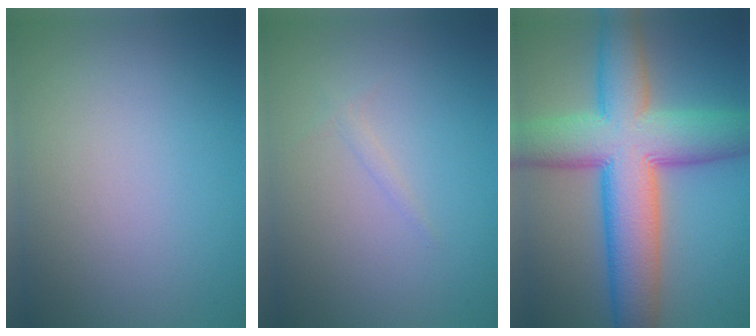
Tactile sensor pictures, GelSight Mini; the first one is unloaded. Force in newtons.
{"total": 0.7, "press": 0.7, "slide": 0.1}
{"total": 12.3, "press": 12.3, "slide": 0.3}